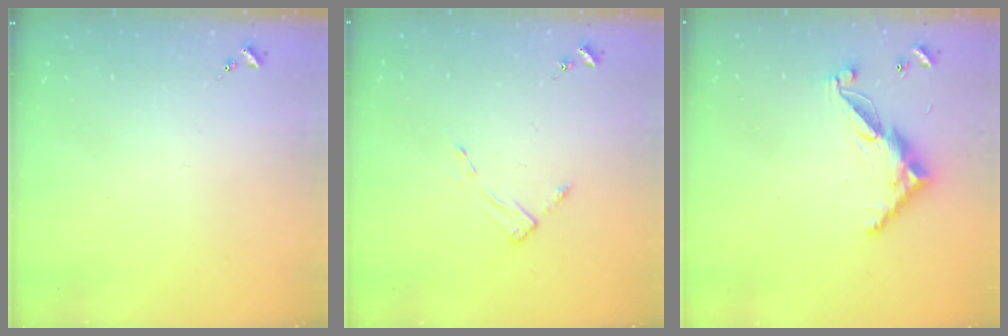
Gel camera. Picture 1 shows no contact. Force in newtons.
{"total": 2.6, "press": 2.6, "slide": 0.3}
{"total": 11.6, "press": 11.6, "slide": 0.4}